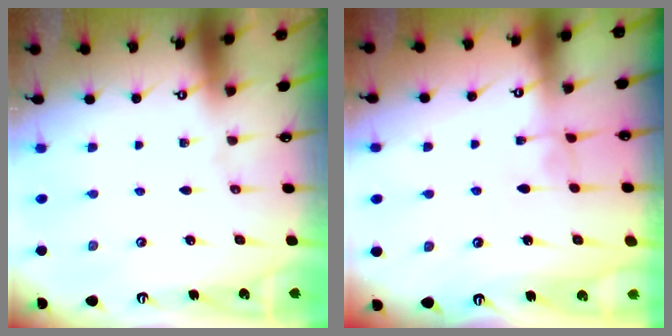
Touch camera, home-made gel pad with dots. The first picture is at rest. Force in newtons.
{"total": 1.6, "press": 1.5, "slide": 0.2}